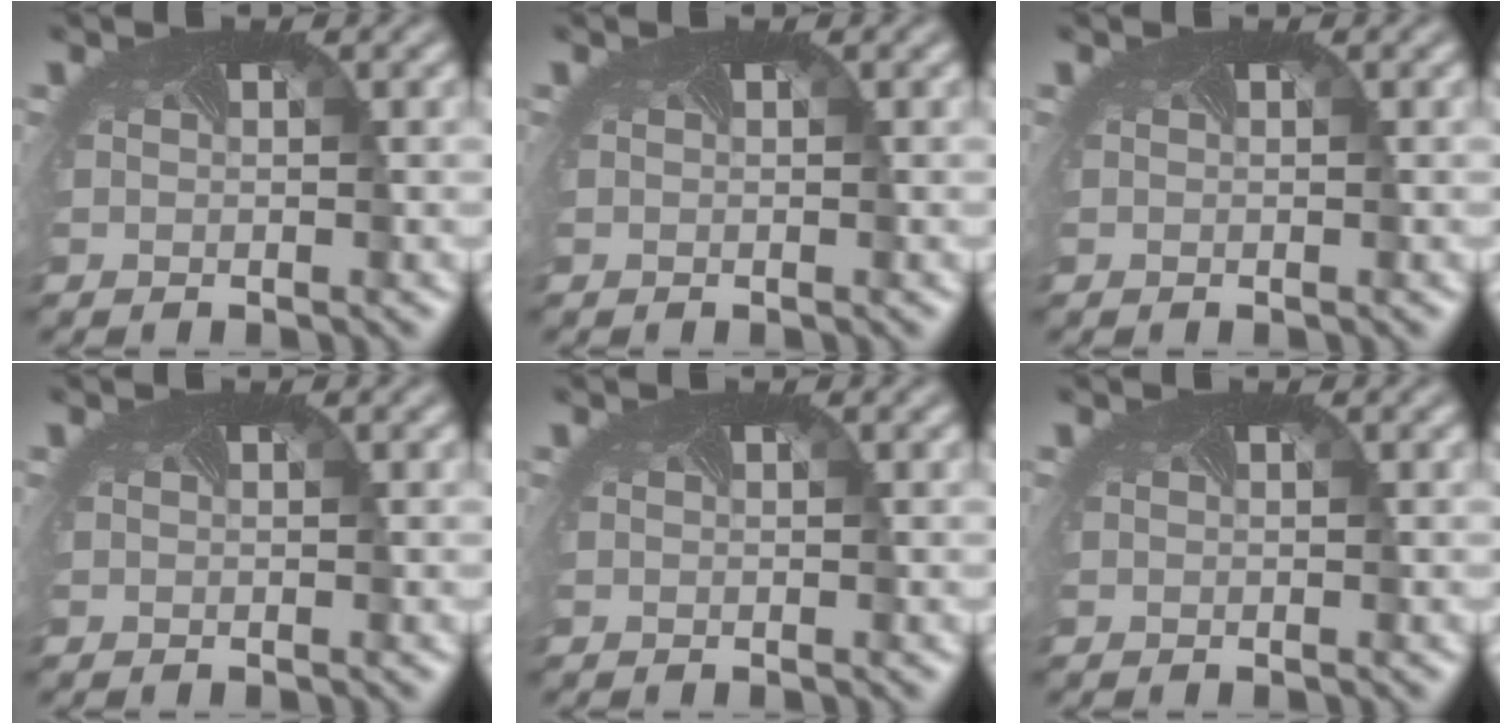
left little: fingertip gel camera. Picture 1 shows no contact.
{"total": 0.0}
{"total": 0.0}
{"total": 0.0}
{"total": 0.0}
{"total": 0.0}